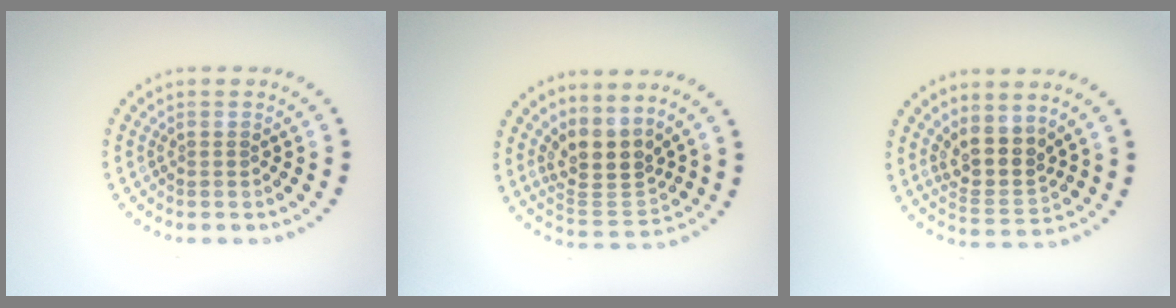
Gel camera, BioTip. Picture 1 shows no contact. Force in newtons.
{"total": 3.9, "press": 3.2, "slide": 2.3}
{"total": 3.5, "press": 2.8, "slide": 2.1}